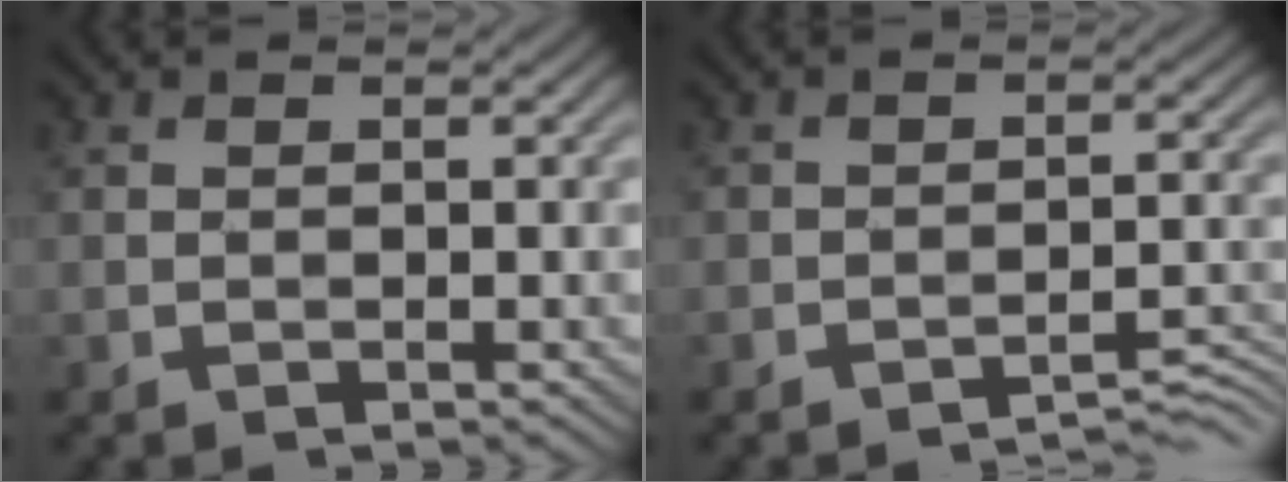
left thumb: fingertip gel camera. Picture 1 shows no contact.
{"total": 2.9, "force": [-2.8, 0.2, 0.6], "torque": [-0.005, 0.013, -0.041]}